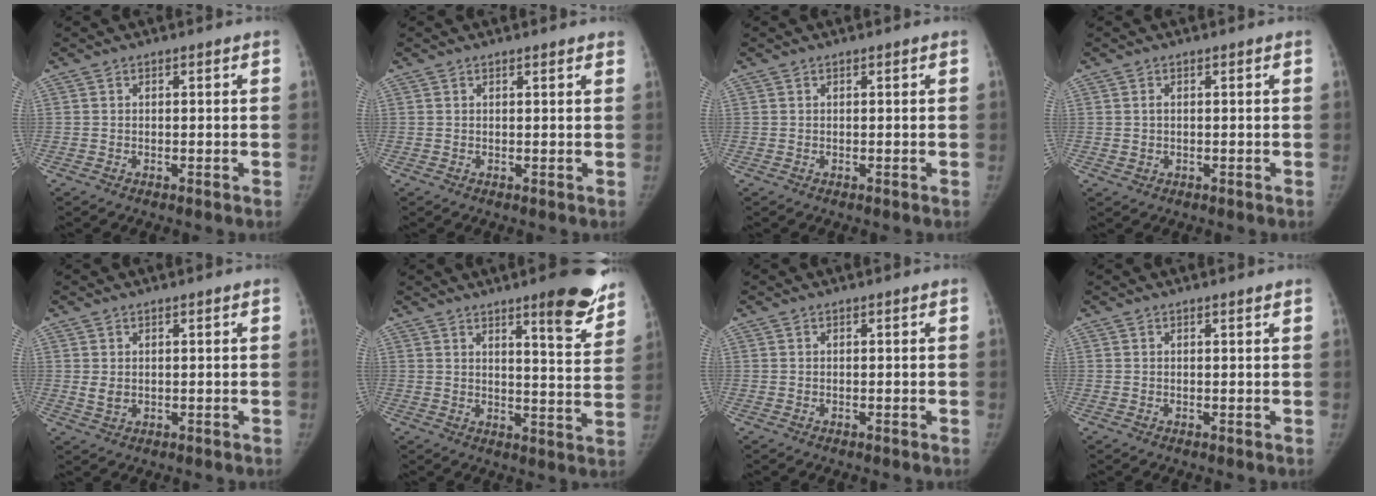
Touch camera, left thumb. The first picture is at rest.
{"total": 1.9, "force": [1.7, 0.4, 0.9], "torque": [-0.004, 0.000, 0.019]}
{"total": 0.0}
{"total": 1.2, "force": [0.2, 0.7, 0.9], "torque": [-0.023, -0.002, 0.008]}
{"total": 2.1, "force": [0.7, 1.3, 1.5], "torque": [-0.023, -0.008, 0.019]}
{"total": 12.8, "force": [8.8, 2.5, 8.9], "torque": [-0.082, -0.059, 0.114]}
{"total": 0.0}
{"total": 1.0, "force": [0.9, 0.0, 0.5], "torque": [-0.007, -0.003, 0.015]}